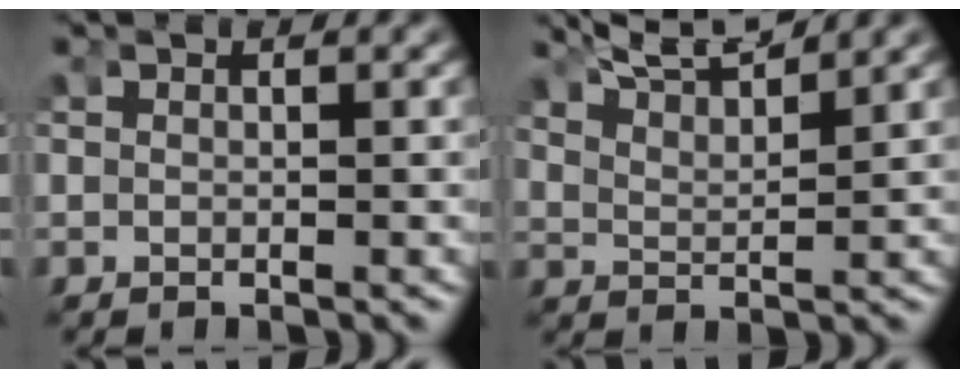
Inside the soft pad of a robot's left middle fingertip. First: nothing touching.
{"total": 6.7, "force": [5.5, 2.1, 3.1], "torque": [-0.060, 0.007, 0.087]}